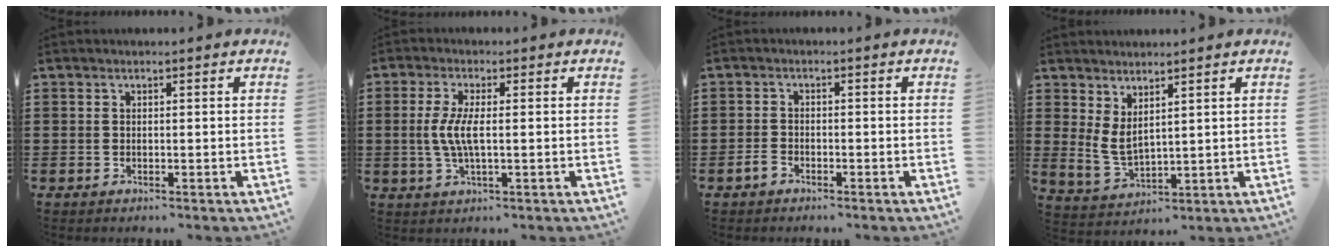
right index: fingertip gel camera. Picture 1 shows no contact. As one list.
[{"total": 4.9, "force": [-0.3, 1.2, 4.7], "torque": [-0.114, -0.009, -0.016]}, {"total": 1.8, "force": [-1.2, 1.0, 1.0], "torque": [-0.028, -0.003, -0.027]}, {"total": 3.4, "force": [1.8, 1.5, 2.4], "torque": [-0.068, -0.006, 0.031]}]